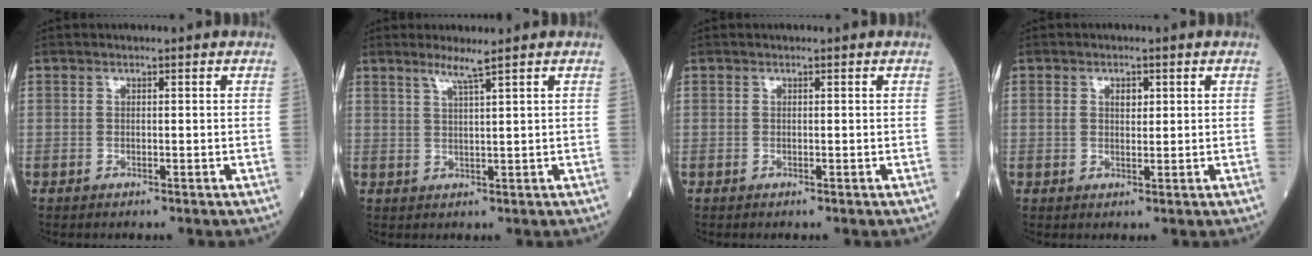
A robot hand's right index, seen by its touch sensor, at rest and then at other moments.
{"total": 2.7, "force": [1.9, -0.8, 1.7], "torque": [-0.036, -0.004, 0.041]}
{"total": 0.0}
{"total": 2.2, "force": [0.8, 1.2, 1.6], "torque": [-0.030, 0.006, 0.014]}